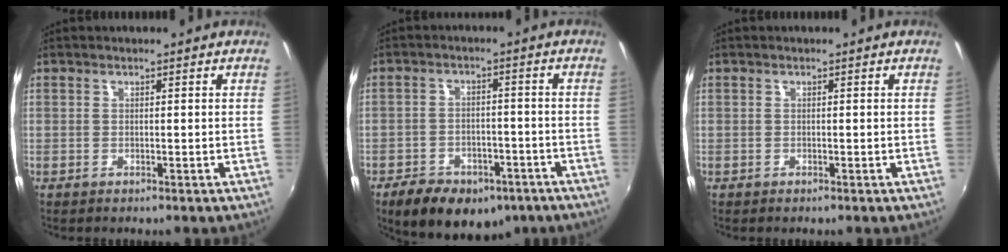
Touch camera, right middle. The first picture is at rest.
{"total": 14.3, "force": [-9.4, 8.0, 7.3], "torque": [-0.165, -0.006, -0.127]}
{"total": 0.0}